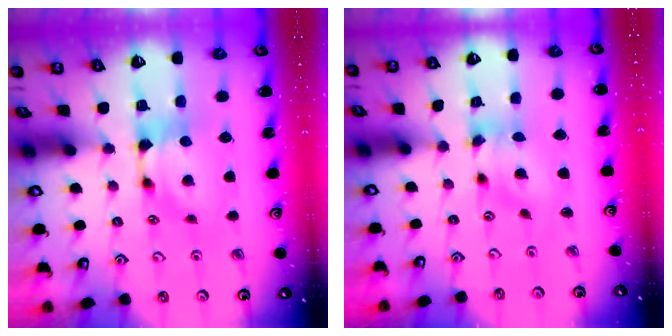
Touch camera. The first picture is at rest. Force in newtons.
{"total": 1.8, "press": 1.3, "slide": 1.2}